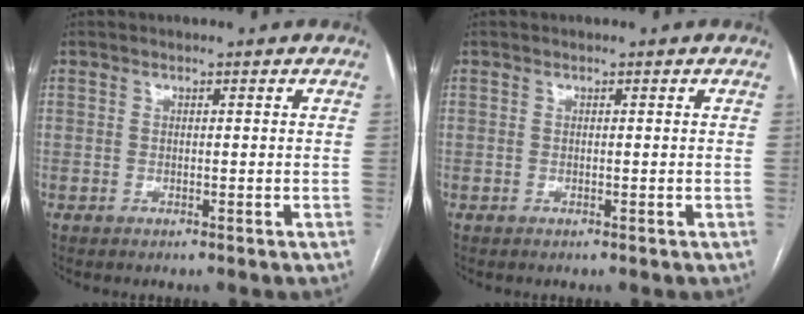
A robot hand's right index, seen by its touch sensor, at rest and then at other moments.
{"total": 0.0}